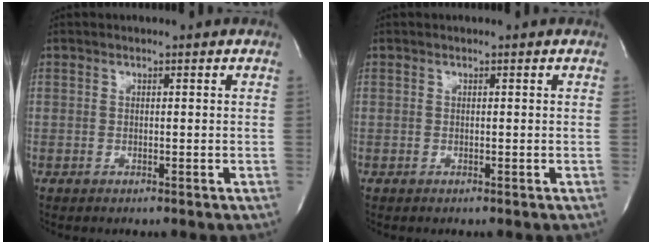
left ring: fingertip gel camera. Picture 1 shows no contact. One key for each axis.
{"total": 0.0}